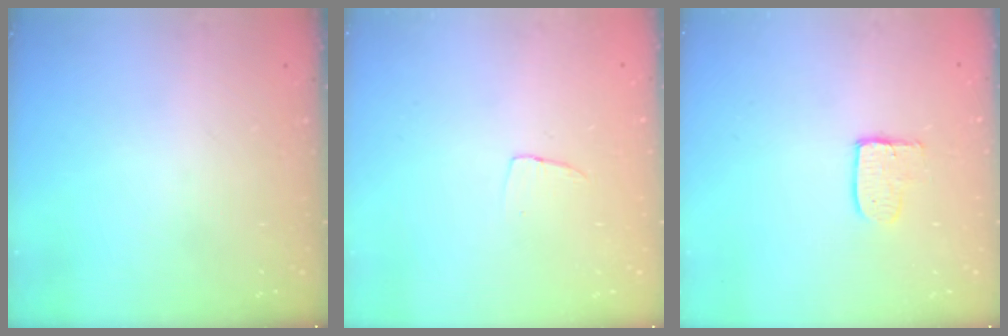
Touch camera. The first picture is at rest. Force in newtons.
{"total": 2.9, "press": 2.9, "slide": 0.1}
{"total": 5.5, "press": 5.5, "slide": 0.2}